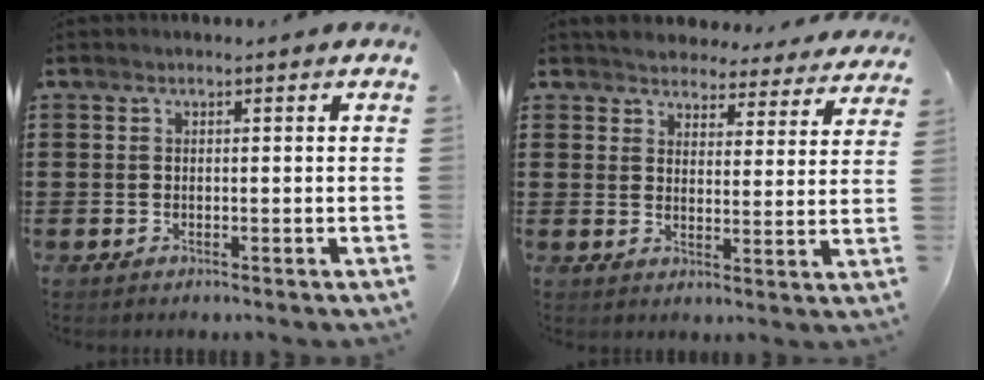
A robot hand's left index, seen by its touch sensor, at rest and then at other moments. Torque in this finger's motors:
{"motor_torque": [2.14, 0.00, 0.39, 0.02]}